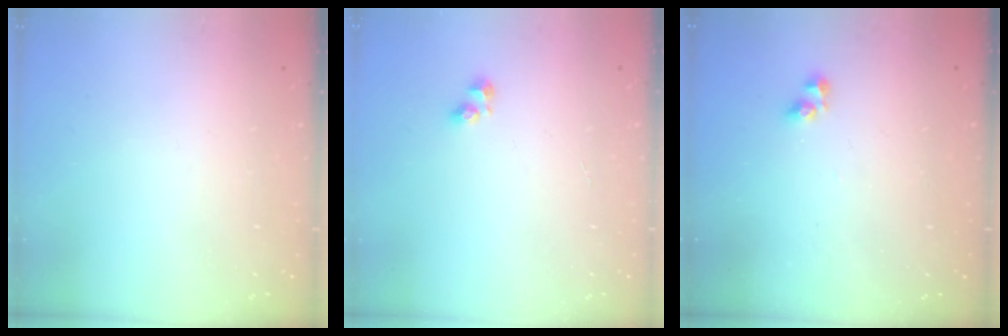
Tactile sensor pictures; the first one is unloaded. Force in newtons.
{"total": 2.6, "press": 2.6, "slide": 0.2}
{"total": 4.2, "press": 4.1, "slide": 0.2}